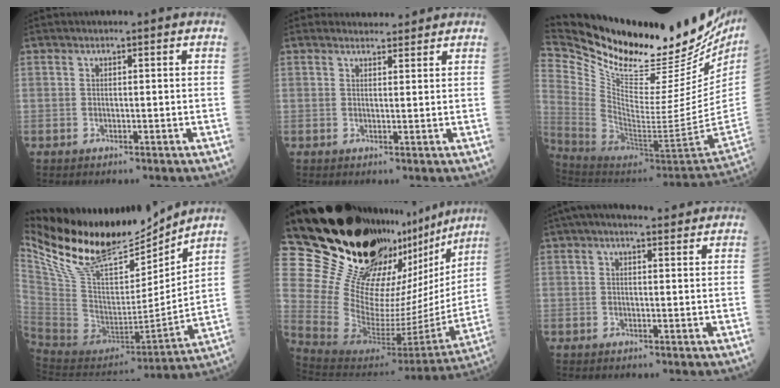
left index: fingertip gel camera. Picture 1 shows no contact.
{"total": 2.9, "force": [2.7, 0.9, 0.0], "torque": [0.001, 0.007, 0.036]}
{"total": 36.6, "force": [30.2, 7.9, 19.0], "torque": [-0.339, -0.092, 0.439]}
{"total": 26.3, "force": [22.3, 6.6, 12.4], "torque": [-0.245, -0.019, 0.381]}
{"total": 33.0, "force": [28.0, 9.0, 14.9], "torque": [-0.241, -0.088, 0.405]}
{"total": 6.2, "force": [5.2, 1.5, 3.0], "torque": [-0.048, 0.031, 0.075]}